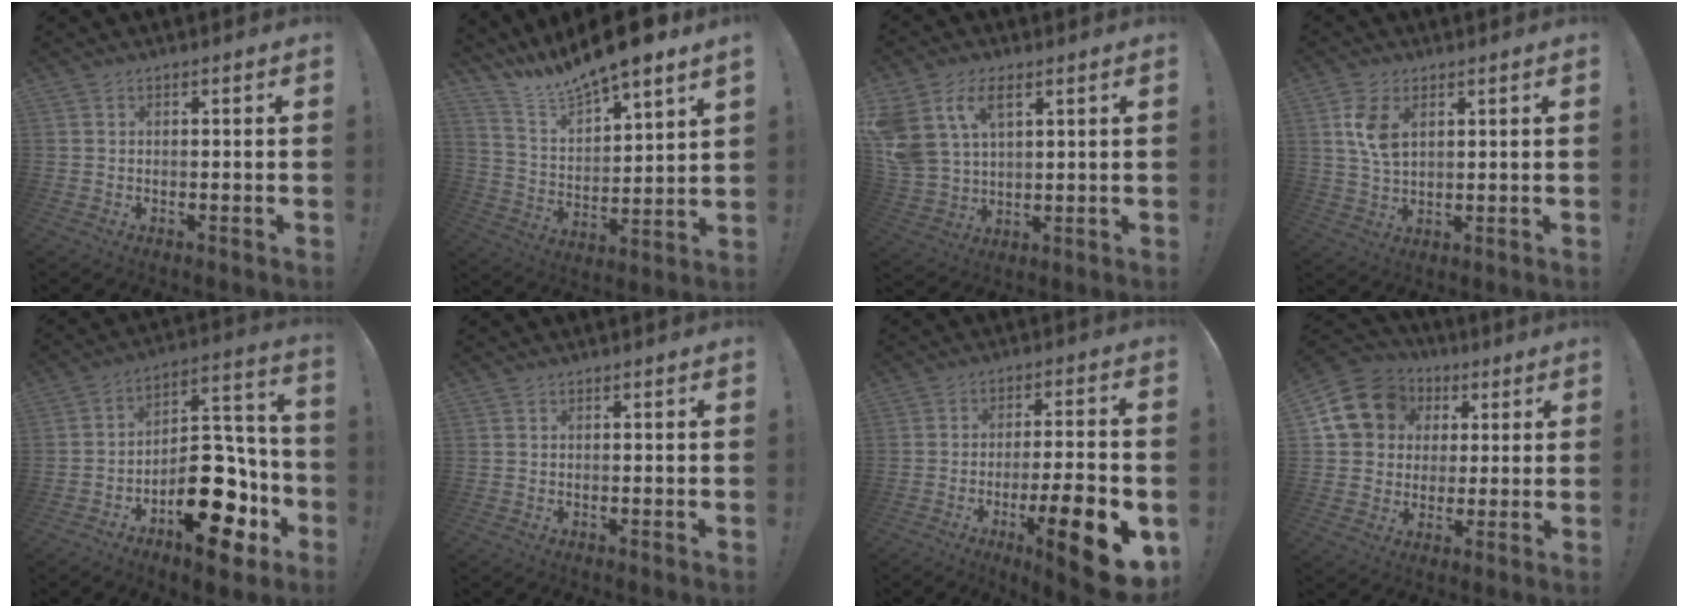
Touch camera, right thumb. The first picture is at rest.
{"total": 11.5, "force": [10.9, 1.0, 3.6], "torque": [-0.087, -0.100, 0.189]}
{"total": 11.4, "force": [5.7, 7.1, 6.8], "torque": [-0.149, -0.014, 0.116]}
{"total": 7.7, "force": [3.0, 4.6, 5.3], "torque": [-0.095, -0.009, 0.056]}
{"total": 20.6, "force": [-9.0, 11.9, 14.2], "torque": [-0.170, 0.071, -0.124]}
{"total": 0.0}
{"total": 16.0, "force": [-6.7, 2.8, 14.3], "torque": [-0.196, 0.024, -0.096]}
{"total": 14.8, "force": [4.7, 12.7, 6.0], "torque": [-0.102, -0.007, 0.103]}